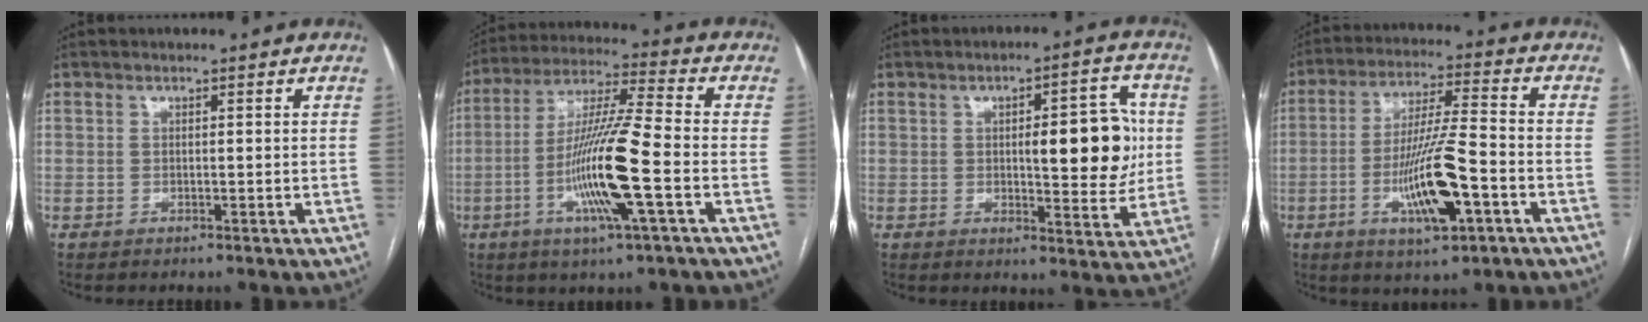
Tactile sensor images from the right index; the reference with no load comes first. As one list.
[{"total": 14.9, "force": [-4.2, 0.0, 14.3], "torque": [-0.283, -0.007, -0.084]}, {"total": 11.1, "force": [1.0, 3.3, 10.5], "torque": [-0.132, 0.013, 0.017]}, {"total": 13.0, "force": [-4.6, 1.5, 12.1], "torque": [-0.230, -0.008, -0.079]}]